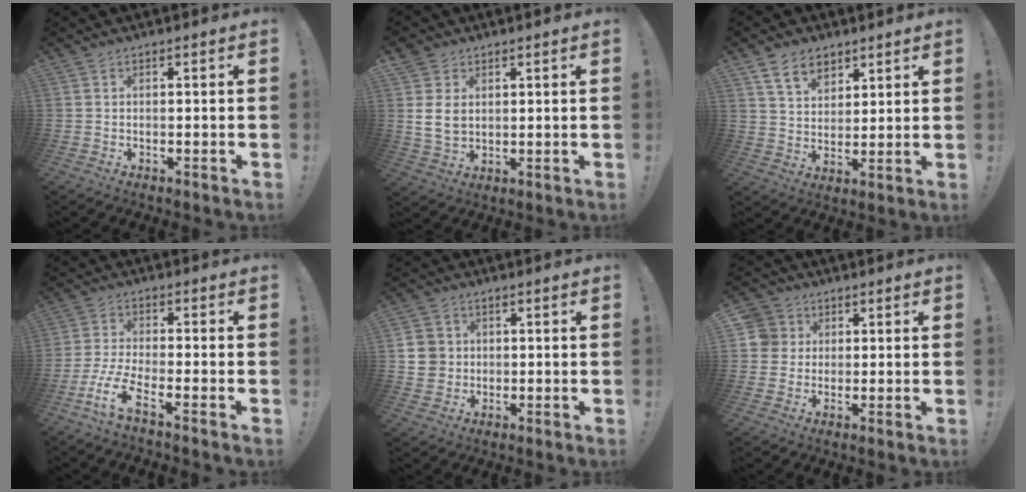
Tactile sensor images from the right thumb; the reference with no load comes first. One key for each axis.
{"total": 7.4, "fx": 2.0, "fy": 5.5, "fz": 4.4, "tx": -0.083, "ty": -0.005, "tz": 0.040}
{"total": 9.9, "fx": 6.4, "fy": 6.3, "fz": 4.2, "tx": -0.072, "ty": -0.028, "tz": 0.124}
{"total": 8.4, "fx": -4.6, "fy": 2.2, "fz": 6.7, "tx": -0.151, "ty": 0.000, "tz": -0.090}
{"total": 7.5, "fx": 1.3, "fy": 7.0, "fz": 2.3, "tx": -0.038, "ty": -0.005, "tz": 0.027}
{"total": 7.0, "fx": 1.7, "fy": 6.7, "fz": 1.4, "tx": -0.026, "ty": -0.005, "tz": 0.034}